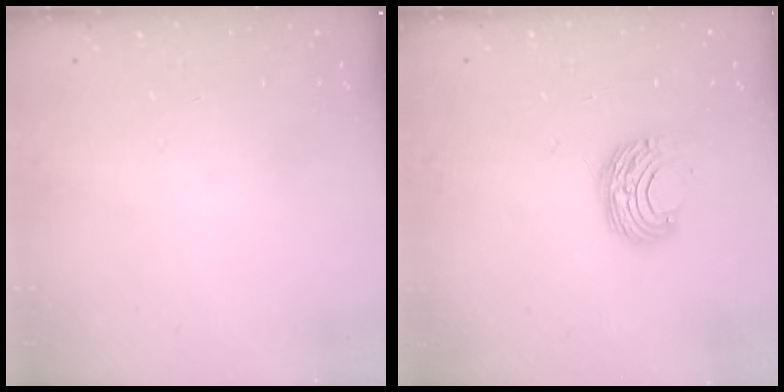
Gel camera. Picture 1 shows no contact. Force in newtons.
{"total": 9.0, "press": 9.0, "slide": 0.4}